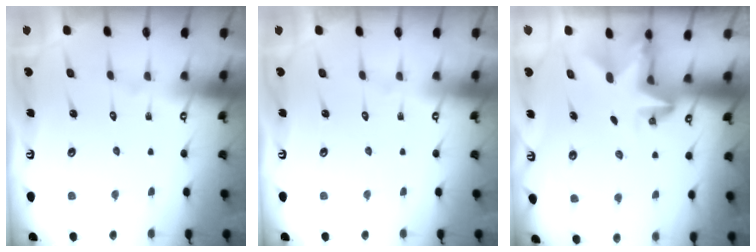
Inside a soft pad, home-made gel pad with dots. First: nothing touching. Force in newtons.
{"total": 0.0}
{"total": 2.8, "press": 2.8, "slide": 0.2}